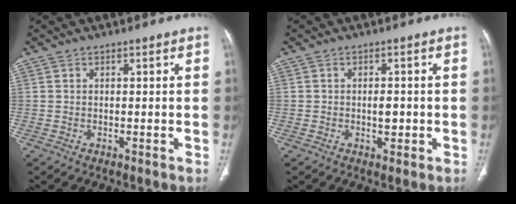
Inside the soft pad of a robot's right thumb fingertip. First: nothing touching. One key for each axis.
{"total": 2.5, "fx": -0.4, "fy": 1.5, "fz": 2.0, "tx": -0.022, "ty": 0.002, "tz": -0.003}